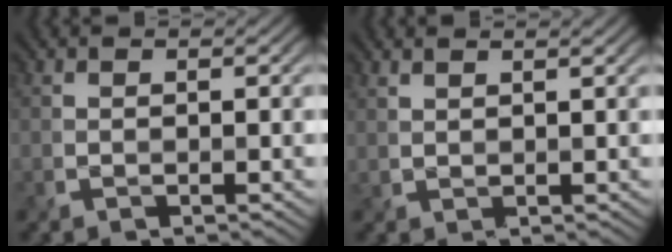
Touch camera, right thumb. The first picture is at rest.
{"total": 1.6, "force": [1.5, 0.1, 0.6], "torque": [-0.013, 0.001, 0.029]}